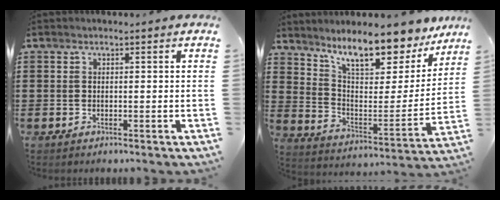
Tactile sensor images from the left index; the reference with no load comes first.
{"total": 11.1, "force": [9.6, 1.9, 5.4], "torque": [-0.112, -0.073, 0.161]}